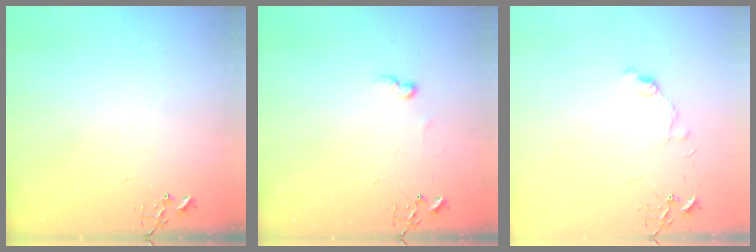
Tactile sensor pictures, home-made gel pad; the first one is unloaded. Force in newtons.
{"total": 5.9, "press": 5.9, "slide": 0.8}
{"total": 7.9, "press": 7.9, "slide": 0.7}